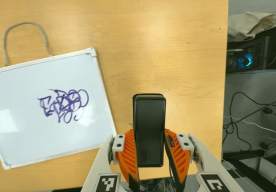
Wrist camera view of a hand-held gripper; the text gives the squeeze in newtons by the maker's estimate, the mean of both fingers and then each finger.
{"total": 4.0, "left": 2.7, "right": 5.4}